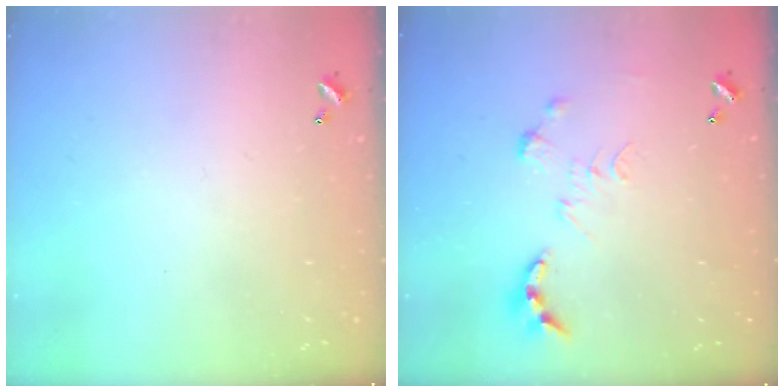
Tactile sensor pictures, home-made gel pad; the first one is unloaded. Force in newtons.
{"total": 0.0}